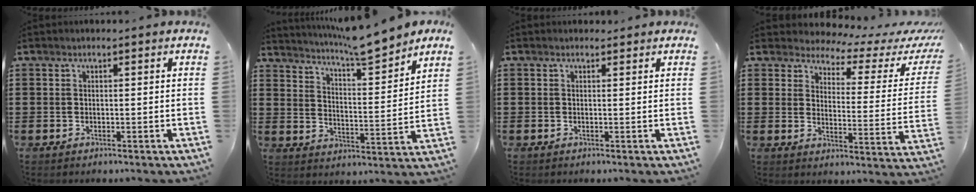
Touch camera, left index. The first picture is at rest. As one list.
[{"total": 7.4, "force": [7.0, -0.2, 2.6], "torque": [-0.060, -0.045, 0.118]}, {"total": 0.7, "force": [0.3, 0.6, 0.1], "torque": [-0.003, 0.005, 0.005]}, {"total": 3.3, "force": [2.9, 1.2, 1.1], "torque": [-0.035, -0.025, 0.043]}]